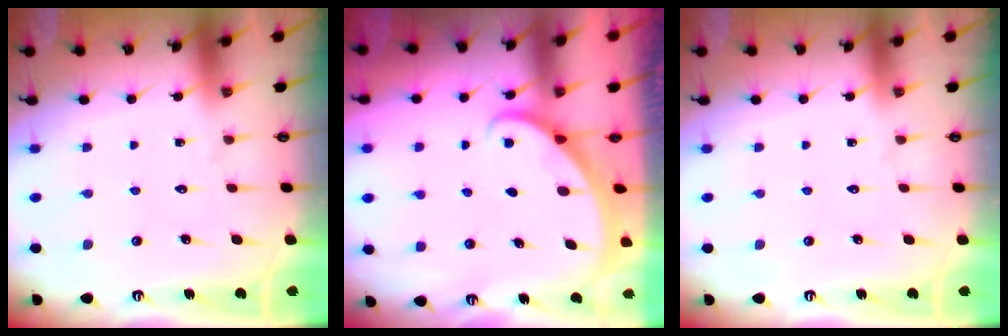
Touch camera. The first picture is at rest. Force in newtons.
{"total": 2.1, "press": 2.1, "slide": 0.1}
{"total": 0.0}